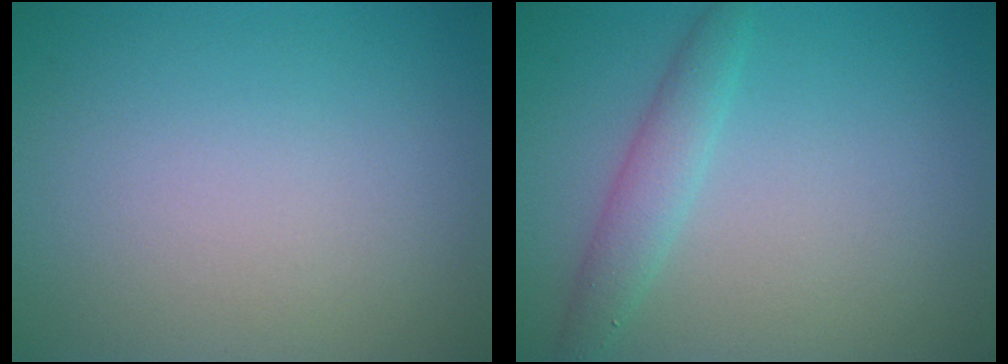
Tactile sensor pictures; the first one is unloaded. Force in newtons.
{"total": 2.3, "press": 2.3, "slide": 0.0}